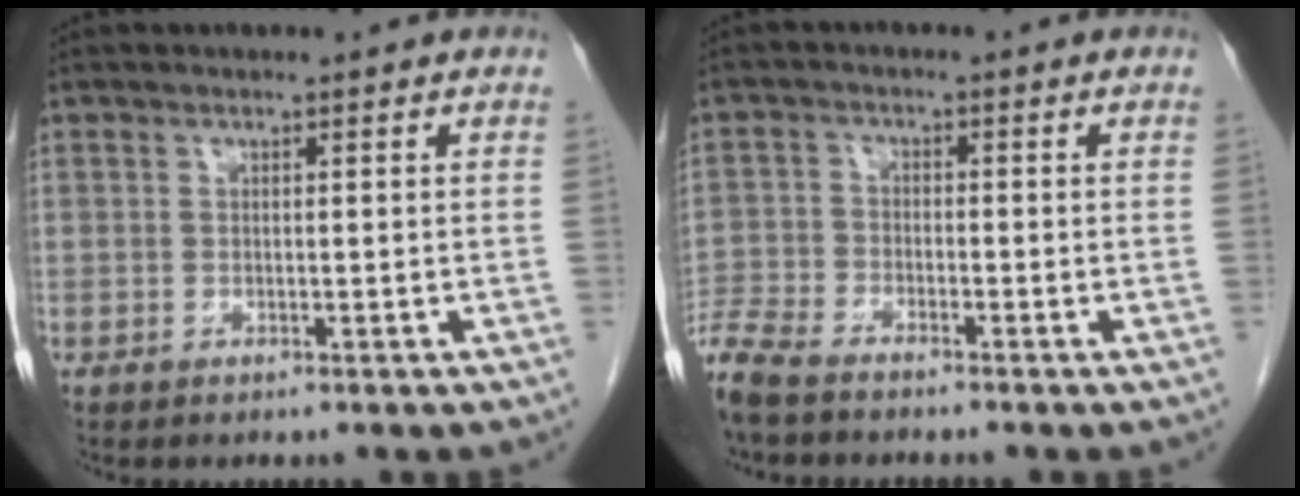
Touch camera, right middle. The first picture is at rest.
{"total": 6.9, "force": [-6.1, 1.4, 2.8], "torque": [-0.056, -0.016, -0.118]}